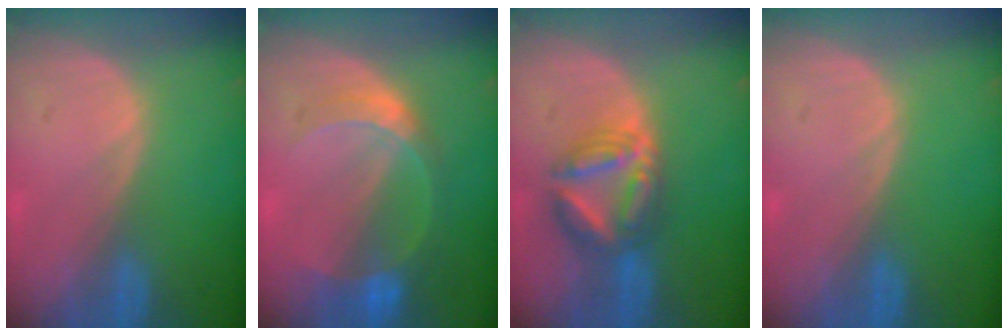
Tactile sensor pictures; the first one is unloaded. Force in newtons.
{"total": 6.7, "press": 5.9, "slide": 3.2}
{"total": 7.3, "press": 7.3, "slide": 0.6}
{"total": 0.0}